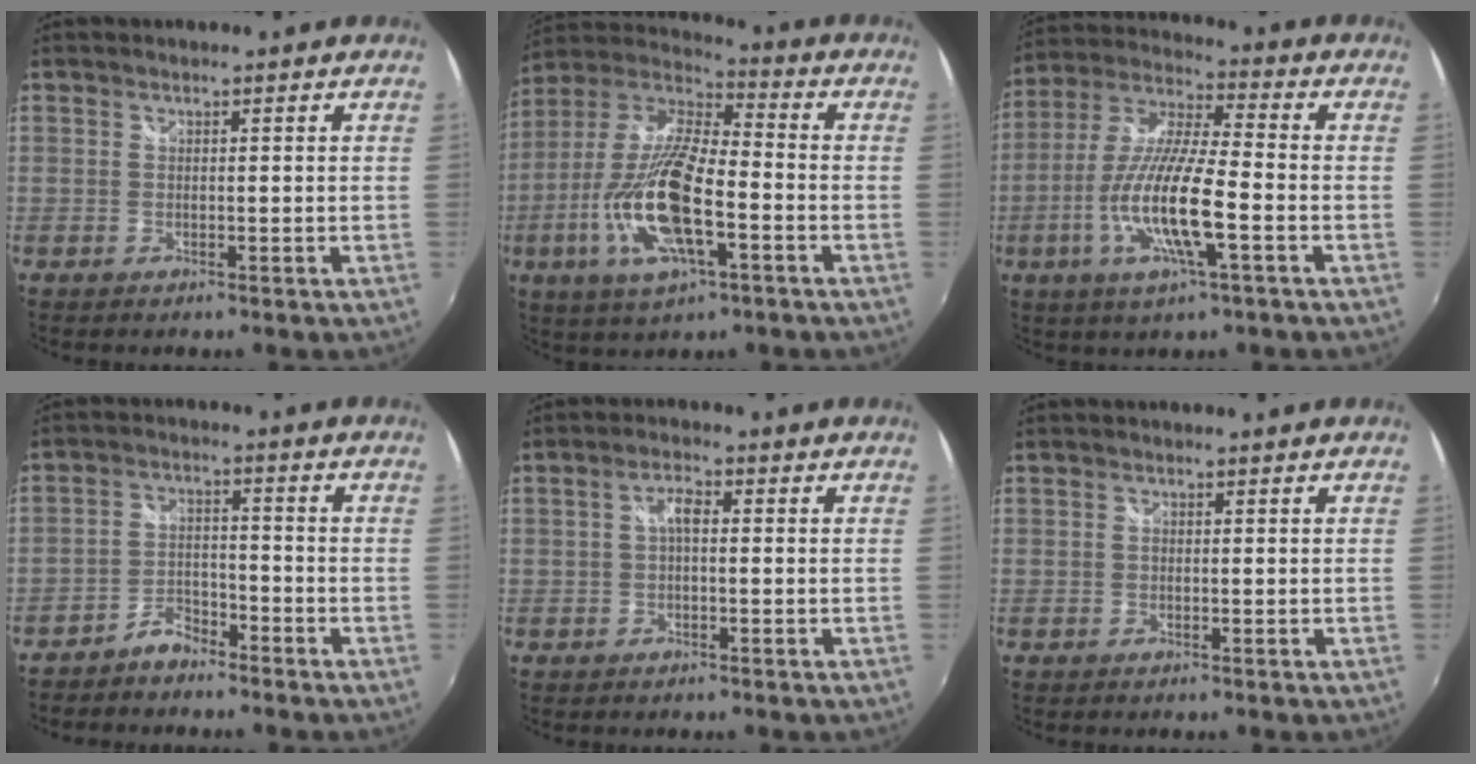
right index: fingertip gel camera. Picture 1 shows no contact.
{"total": 19.1, "force": [-6.1, 6.4, 17.0], "torque": [-0.351, -0.018, -0.121]}
{"total": 15.3, "force": [-4.8, 2.3, 14.3], "torque": [-0.290, -0.012, -0.094]}
{"total": 4.7, "force": [-4.1, 1.8, 1.5], "torque": [-0.042, 0.012, -0.075]}
{"total": 2.6, "force": [-0.1, 1.0, 2.4], "torque": [-0.047, 0.011, -0.002]}
{"total": 0.0}